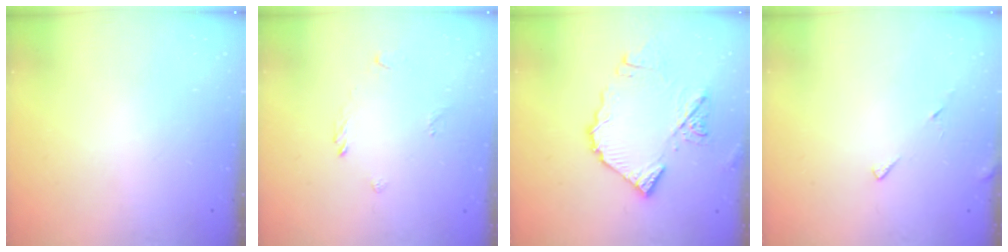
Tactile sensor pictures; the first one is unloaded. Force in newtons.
{"total": 2.6, "press": 2.5, "slide": 0.8}
{"total": 14.4, "press": 14.3, "slide": 1.7}
{"total": 5.7, "press": 5.7, "slide": 0.6}